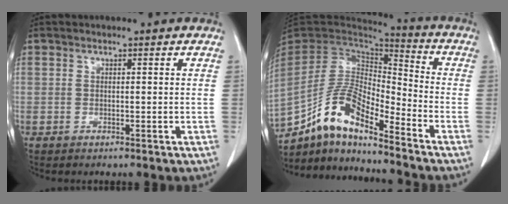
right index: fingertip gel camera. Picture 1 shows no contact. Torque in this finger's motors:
{"motor_torque": [0.87, -0.85, 0.19, 0.06]}